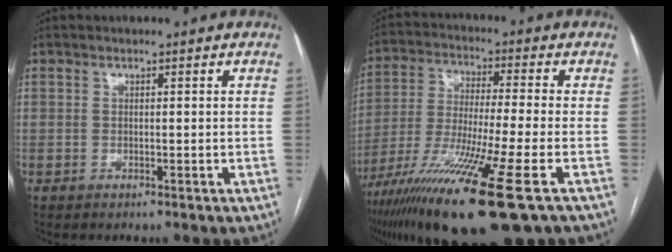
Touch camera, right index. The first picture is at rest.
{"total": 19.7, "force": [-11.1, 0.6, 16.2], "torque": [-0.292, -0.054, -0.201]}